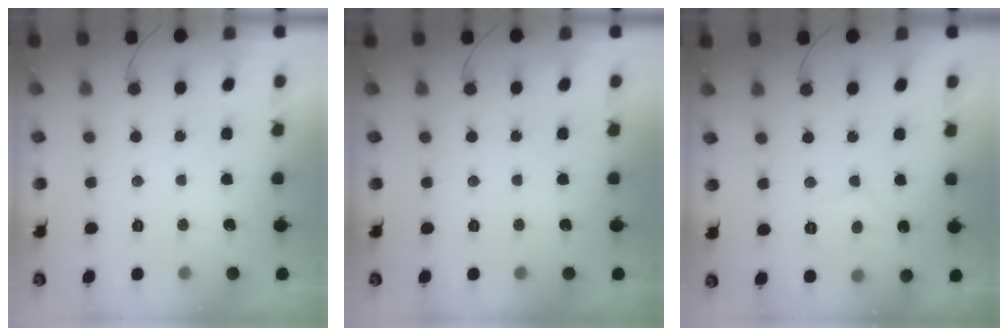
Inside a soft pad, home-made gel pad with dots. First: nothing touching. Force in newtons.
{"total": 0.0}
{"total": 4.8, "press": 4.8, "slide": 0.6}